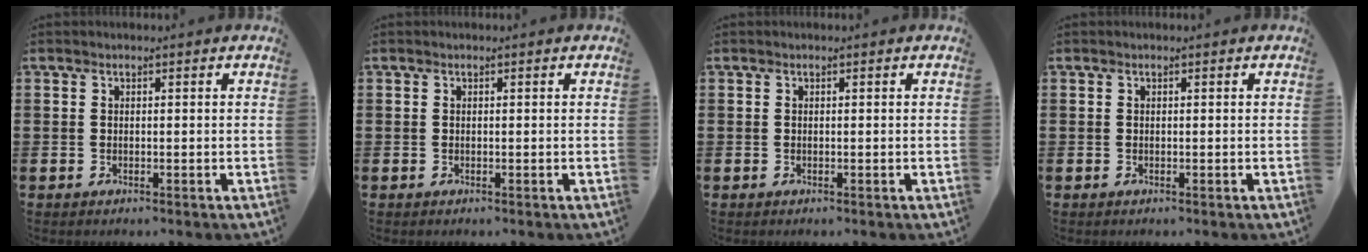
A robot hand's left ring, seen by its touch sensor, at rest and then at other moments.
{"total": 0.0}
{"total": 0.0}
{"total": 0.0}